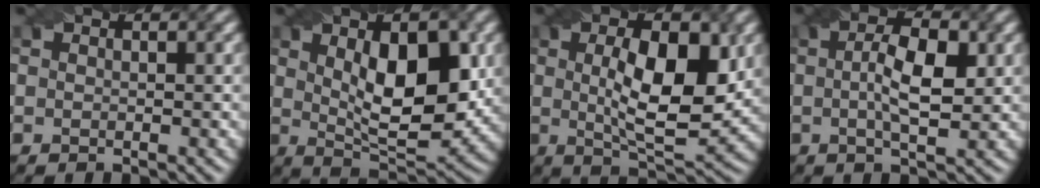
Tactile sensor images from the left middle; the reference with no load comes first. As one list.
[{"total": 9.3, "force": [1.8, 3.6, 8.4], "torque": [-0.128, -0.001, 0.033]}, {"total": 8.7, "force": [1.3, 3.0, 8.1], "torque": [-0.127, 0.000, 0.023]}, {"total": 5.2, "force": [0.6, 1.6, 4.9], "torque": [-0.081, 0.006, 0.008]}]